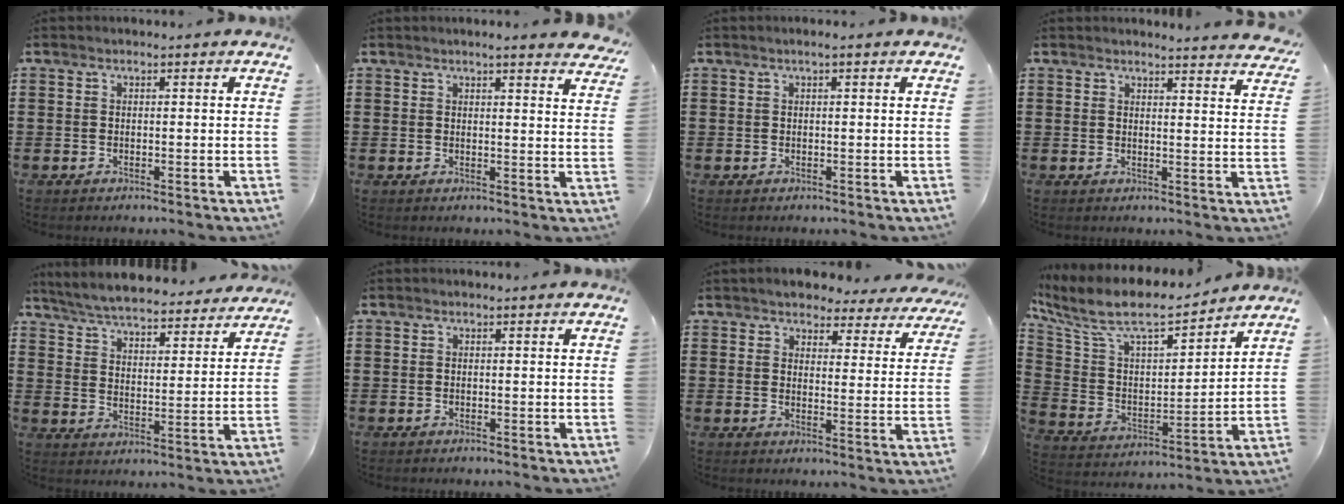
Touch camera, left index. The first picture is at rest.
{"total": 2.9, "force": [2.6, -0.5, 1.0], "torque": [-0.027, -0.006, 0.049]}
{"total": 0.9, "force": [0.3, 0.0, 0.8], "torque": [-0.014, 0.001, 0.006]}
{"total": 3.0, "force": [3.0, -0.5, 0.4], "torque": [-0.010, -0.017, 0.053]}
{"total": 6.0, "force": [5.9, -0.1, 1.2], "torque": [-0.051, -0.042, 0.100]}
{"total": 0.0}
{"total": 4.1, "force": [4.1, 0.5, 0.3], "torque": [-0.028, -0.022, 0.071]}
{"total": 9.3, "force": [7.6, 2.5, 4.8], "torque": [-0.129, -0.047, 0.127]}